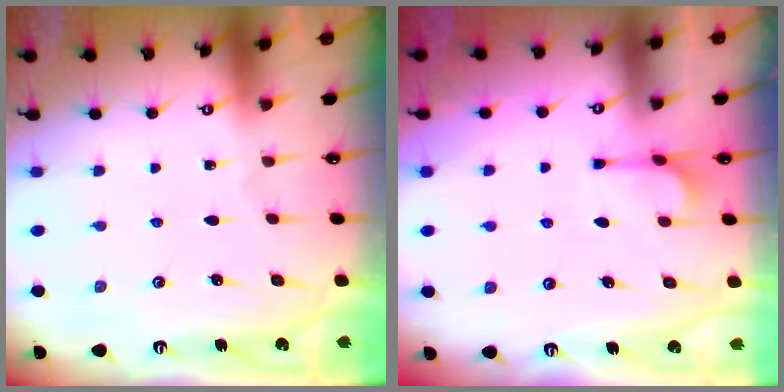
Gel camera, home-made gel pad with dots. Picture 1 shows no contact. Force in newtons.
{"total": 1.4, "press": 0.8, "slide": 1.2}